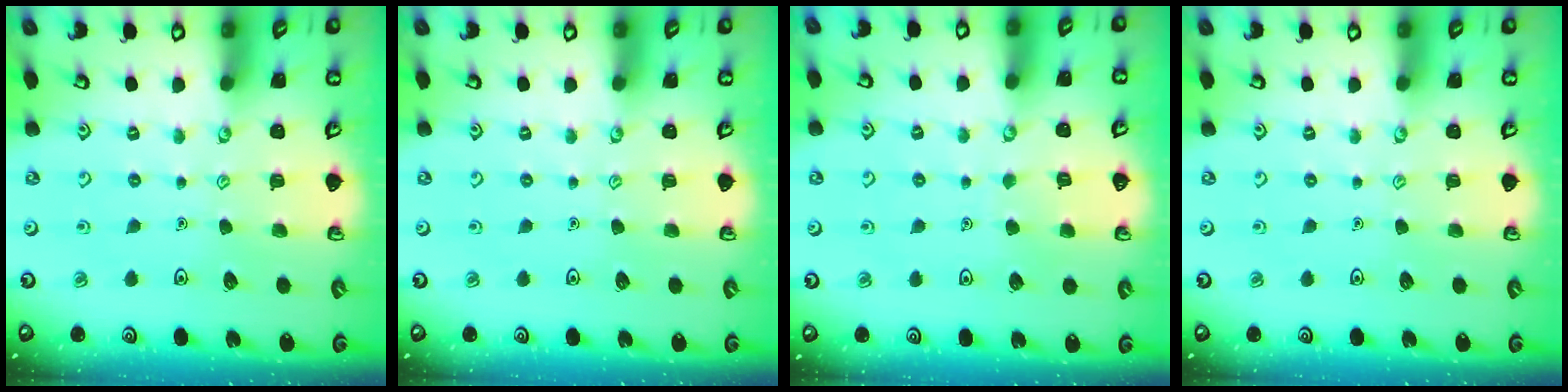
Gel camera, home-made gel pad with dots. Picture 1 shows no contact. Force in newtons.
{"total": 0.0}
{"total": 3.2, "press": 3.2, "slide": 0.2}
{"total": 0.0}